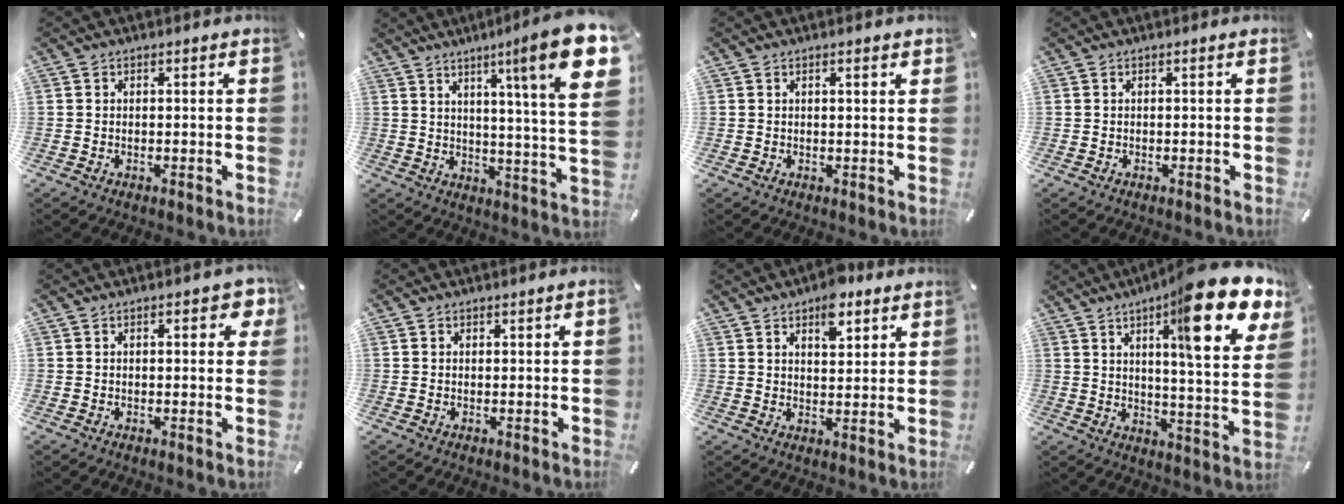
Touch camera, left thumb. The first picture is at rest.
{"total": 18.4, "force": [8.3, 1.4, 16.4], "torque": [-0.247, -0.049, 0.111]}
{"total": 1.0, "force": [0.7, 0.4, 0.6], "torque": [-0.013, 0.002, 0.012]}
{"total": 0.0}
{"total": 3.7, "force": [1.4, 2.2, 2.7], "torque": [-0.031, 0.002, 0.019]}
{"total": 0.6, "force": [0.4, 0.4, 0.2], "torque": [-0.003, 0.002, 0.008]}
{"total": 7.6, "force": [4.9, 4.0, 4.3], "torque": [-0.049, -0.020, 0.080]}
{"total": 20.5, "force": [12.1, 4.1, 16.0], "torque": [-0.230, -0.077, 0.178]}